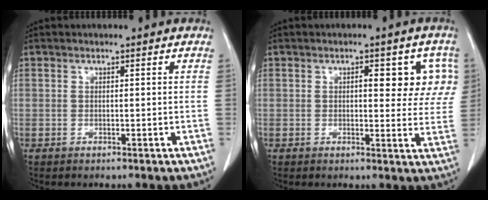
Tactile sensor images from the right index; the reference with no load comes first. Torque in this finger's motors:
{"motor_torque": [0.19, 0.16, 0.17, 0.03]}